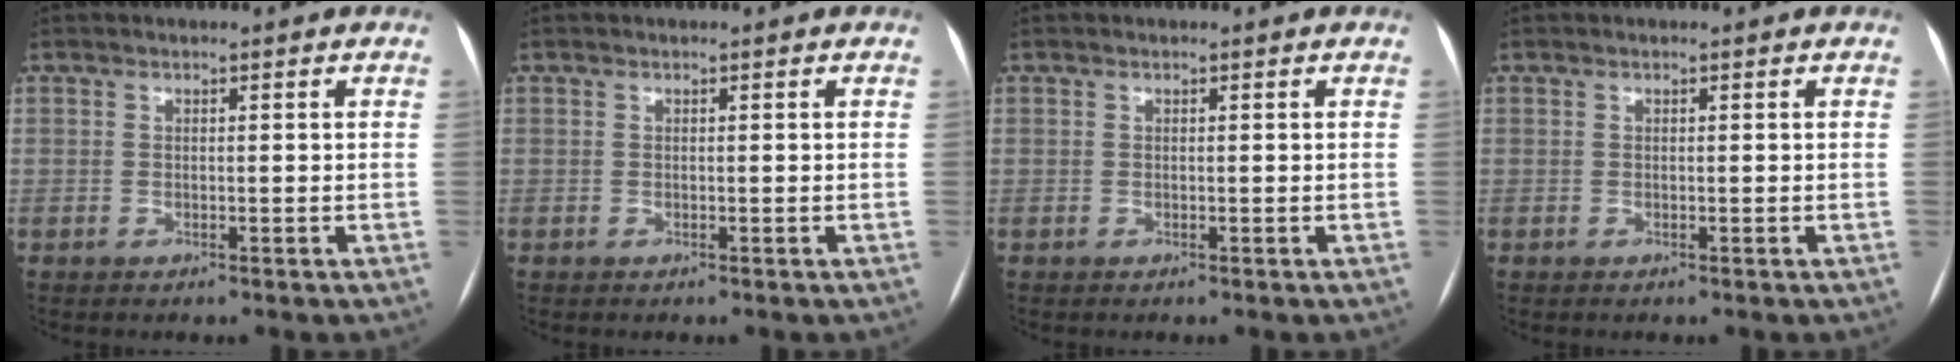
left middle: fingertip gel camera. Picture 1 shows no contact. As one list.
[{"total": 0.0}, {"total": 0.0}, {"total": 0.0}]